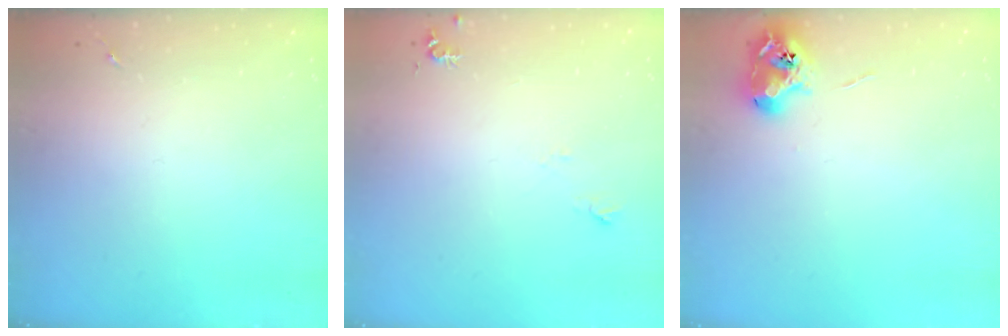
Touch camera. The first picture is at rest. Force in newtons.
{"total": 5.5, "press": 5.5, "slide": 0.7}
{"total": 8.7, "press": 8.6, "slide": 0.8}